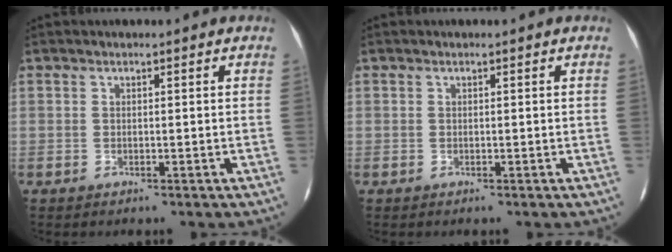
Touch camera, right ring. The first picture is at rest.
{"total": 0.0}